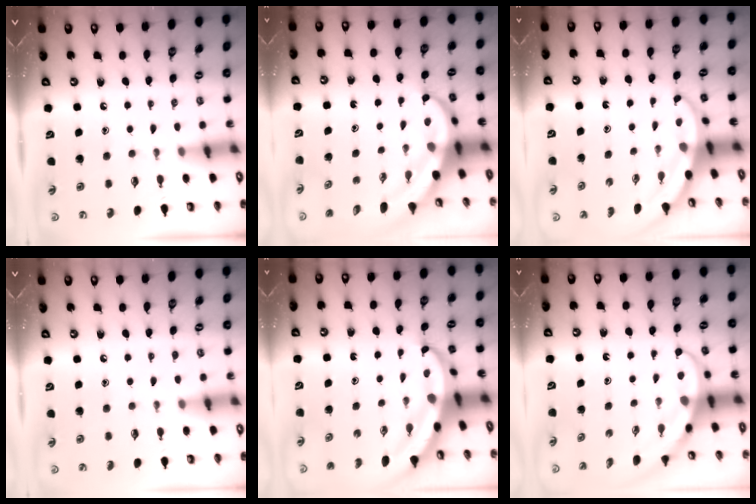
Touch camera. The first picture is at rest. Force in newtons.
{"total": 8.6, "press": 8.4, "slide": 1.8}
{"total": 3.3, "press": 3.3, "slide": 0.0}
{"total": 4.0, "press": 3.9, "slide": 0.6}
{"total": 6.1, "press": 6.0, "slide": 0.7}
{"total": 3.9, "press": 3.9, "slide": 0.3}